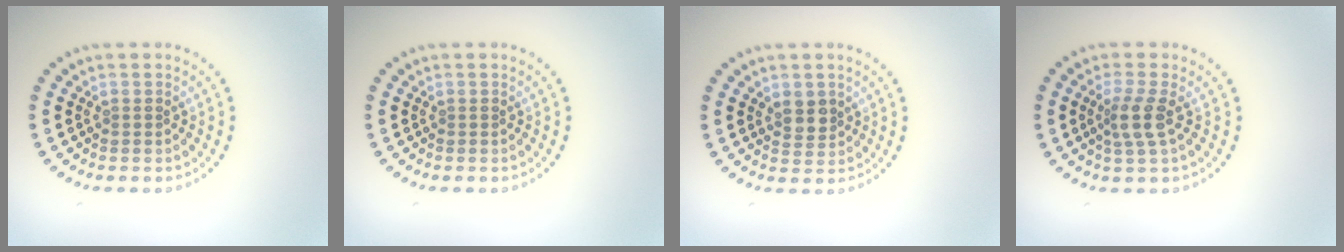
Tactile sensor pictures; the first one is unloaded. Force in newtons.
{"total": 0.0}
{"total": 1.8, "press": 1.7, "slide": 0.7}
{"total": 2.5, "press": 2.0, "slide": 1.5}